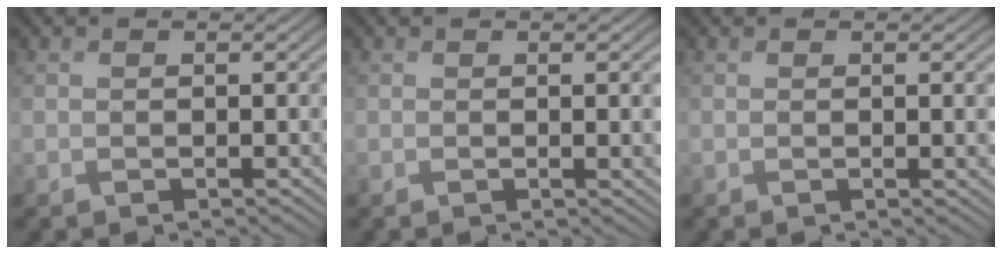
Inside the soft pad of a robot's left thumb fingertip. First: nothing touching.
{"total": 3.1, "force": [0.0, 0.7, 3.1], "torque": [-0.044, 0.005, -0.001]}
{"total": 2.7, "force": [0.0, 0.5, 2.7], "torque": [-0.038, 0.005, -0.001]}